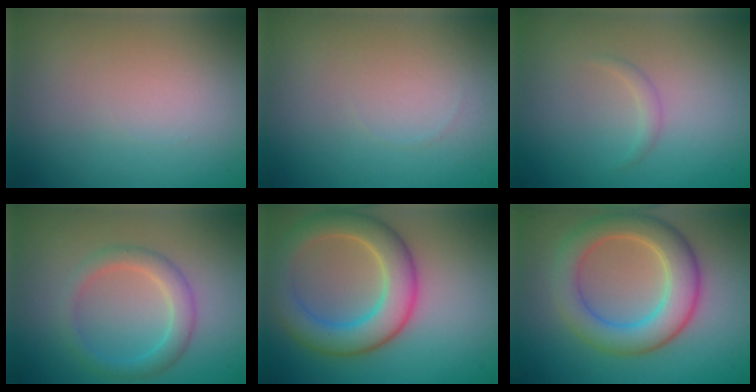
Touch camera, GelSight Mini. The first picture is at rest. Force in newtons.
{"total": 0.0}
{"total": 0.7, "press": 0.7, "slide": 0.0}
{"total": 2.6, "press": 2.6, "slide": 0.0}
{"total": 6.3, "press": 6.2, "slide": 0.6}
{"total": 6.0, "press": 6.0, "slide": 0.2}